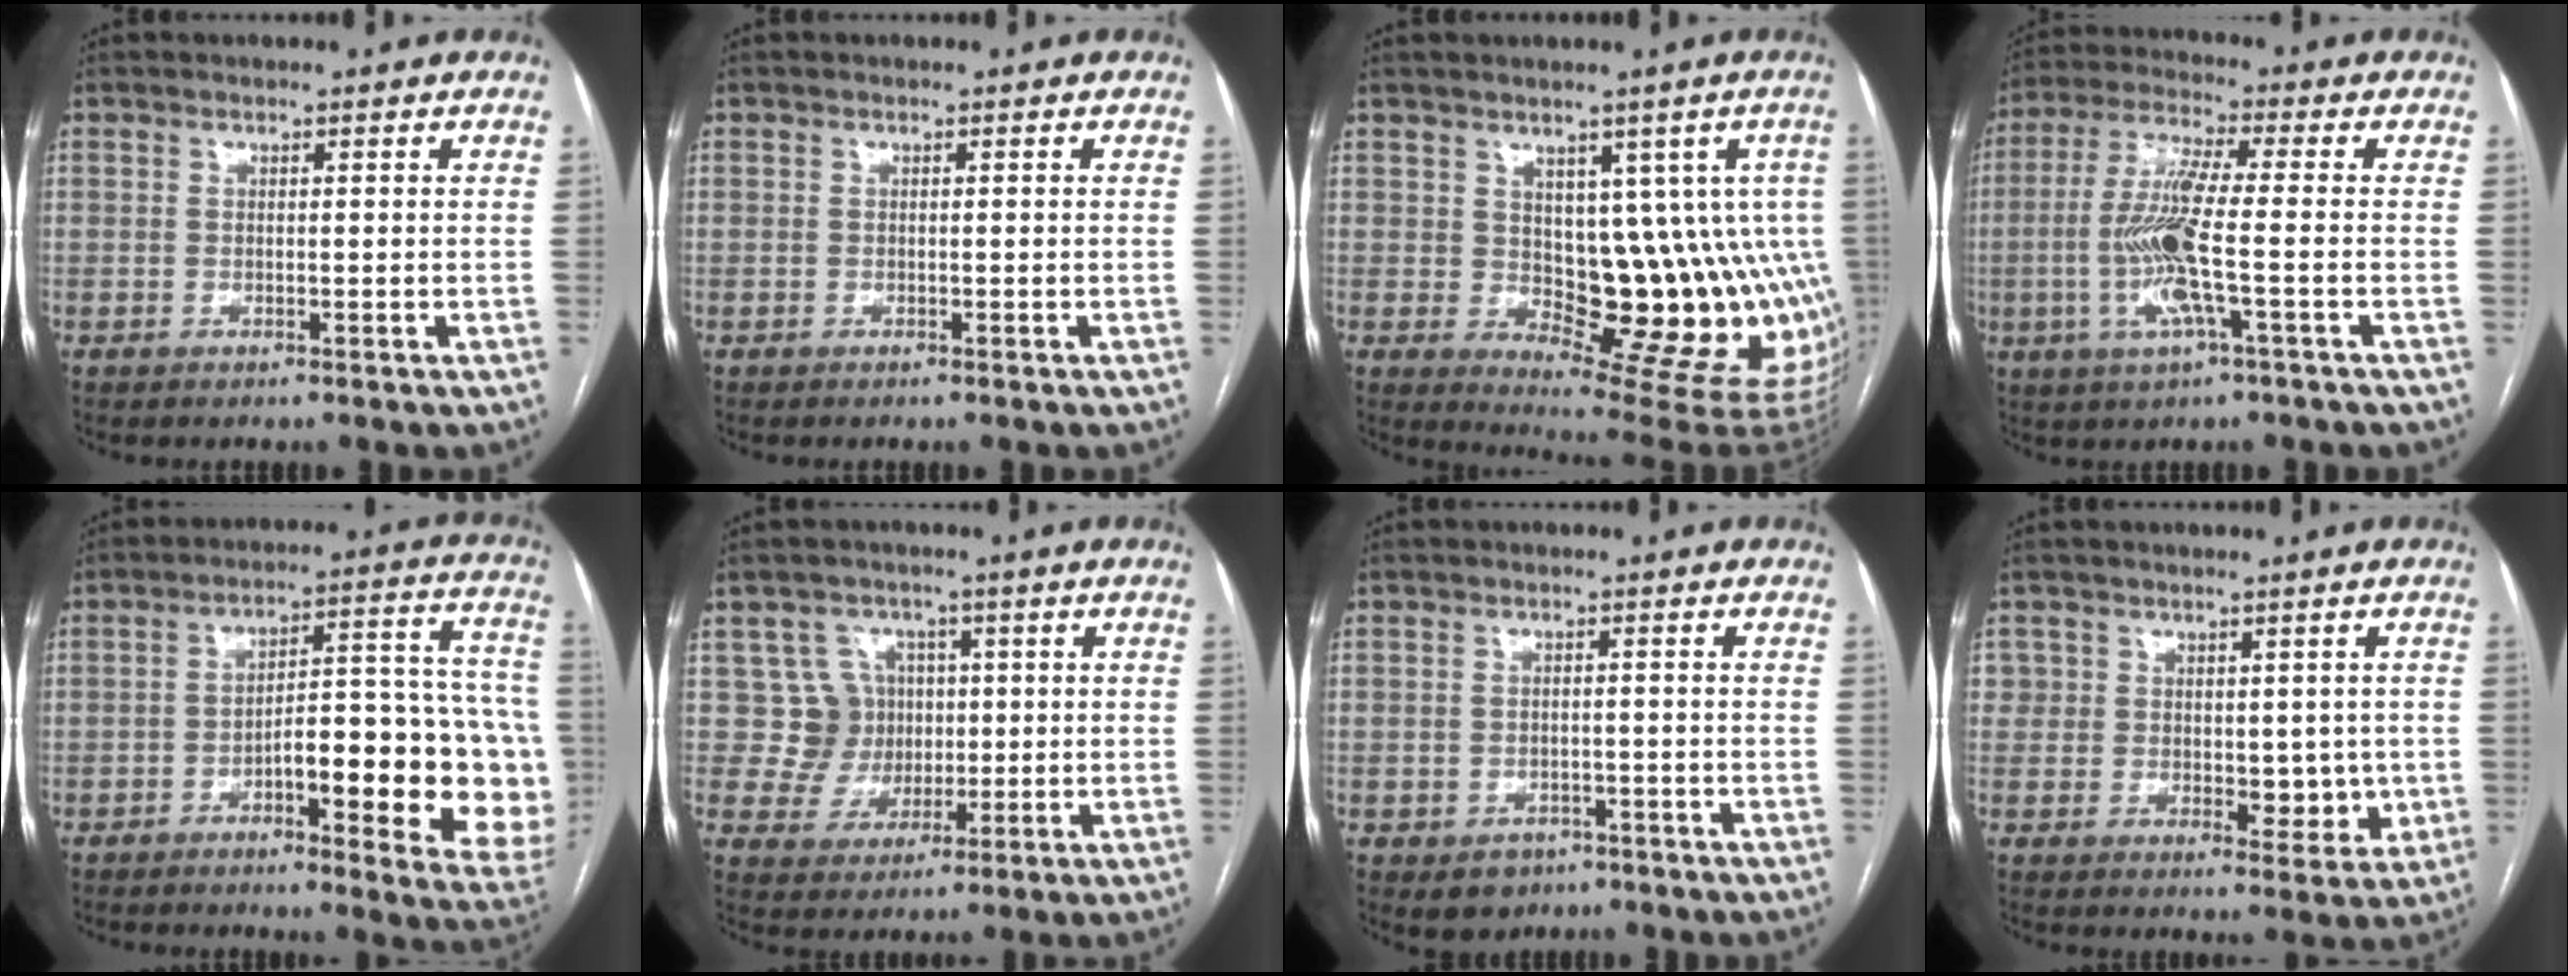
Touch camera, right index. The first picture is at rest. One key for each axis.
{"total": 0.0}
{"total": 13.3, "fx": 0.8, "fy": 7.0, "fz": 11.3, "tx": -0.113, "ty": 0.009, "tz": 0.026}
{"total": 10.7, "fx": -2.0, "fy": 0.3, "fz": 10.5, "tx": -0.221, "ty": -0.004, "tz": -0.045}
{"total": 20.0, "fx": -5.3, "fy": 4.9, "fz": 18.6, "tx": -0.163, "ty": 0.037, "tz": -0.053}
{"total": 6.8, "fx": 1.4, "fy": 6.7, "fz": -0.2, "tx": 0.017, "ty": 0.022, "tz": 0.031}
{"total": 4.0, "fx": -2.1, "fy": 3.3, "fz": 0.9, "tx": -0.005, "ty": 0.008, "tz": -0.022}
{"total": 6.3, "fx": 0.5, "fy": 5.1, "fz": 3.7, "tx": -0.029, "ty": 0.005, "tz": 0.021}